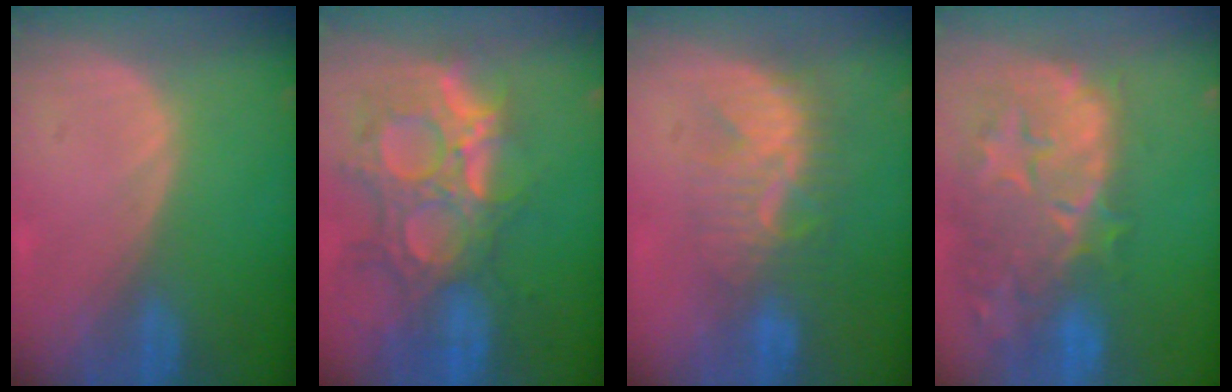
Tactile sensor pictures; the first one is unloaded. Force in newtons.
{"total": 13.1, "press": 11.2, "slide": 6.8}
{"total": 7.8, "press": 7.5, "slide": 2.0}
{"total": 14.7, "press": 11.9, "slide": 8.6}